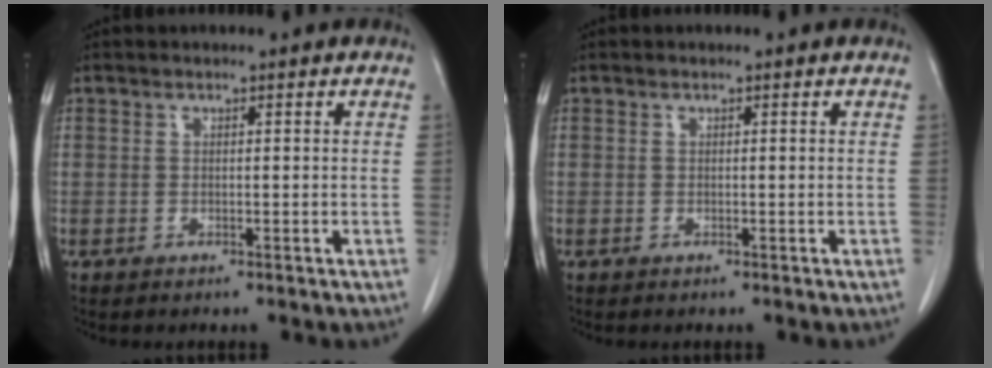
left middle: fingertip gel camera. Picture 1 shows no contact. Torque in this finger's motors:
{"motor_torque": [0.82, -1.10, -0.03, 0.01]}